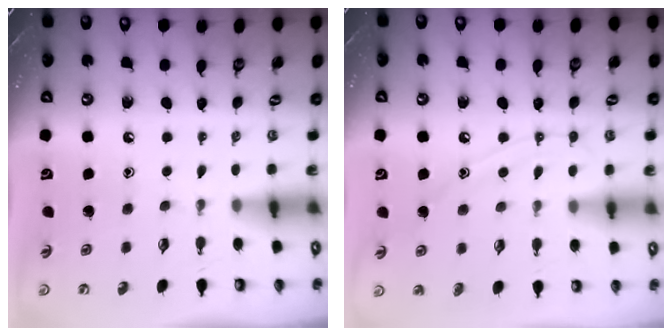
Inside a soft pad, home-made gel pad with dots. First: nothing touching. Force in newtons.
{"total": 9.7, "press": 9.7, "slide": 0.8}